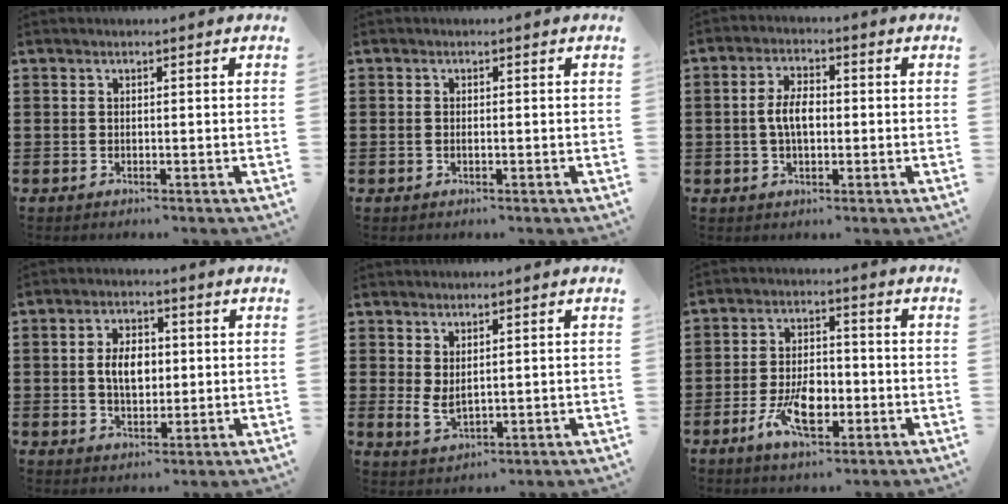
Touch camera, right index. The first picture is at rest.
{"total": 0.6, "force": [-0.2, 0.2, 0.6], "torque": [-0.012, -0.003, -0.002]}
{"total": 5.0, "force": [-0.2, 2.6, 4.3], "torque": [-0.097, 0.003, -0.010]}
{"total": 5.2, "force": [0.2, 3.2, 4.1], "torque": [-0.076, 0.004, -0.005]}
{"total": 2.8, "force": [1.1, 1.2, 2.3], "torque": [-0.053, -0.003, 0.019]}
{"total": 7.8, "force": [-3.0, 4.0, 6.0], "torque": [-0.132, 0.000, -0.056]}